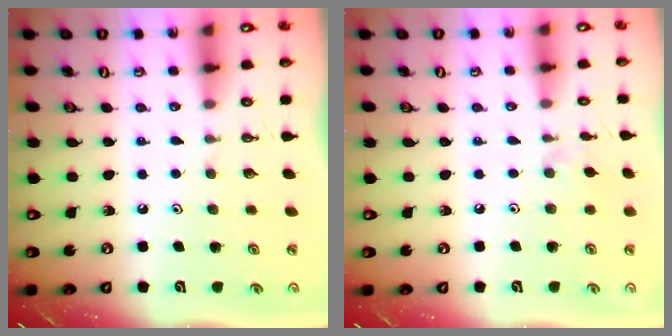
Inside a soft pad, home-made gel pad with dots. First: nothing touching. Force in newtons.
{"total": 2.6, "press": 2.5, "slide": 0.5}